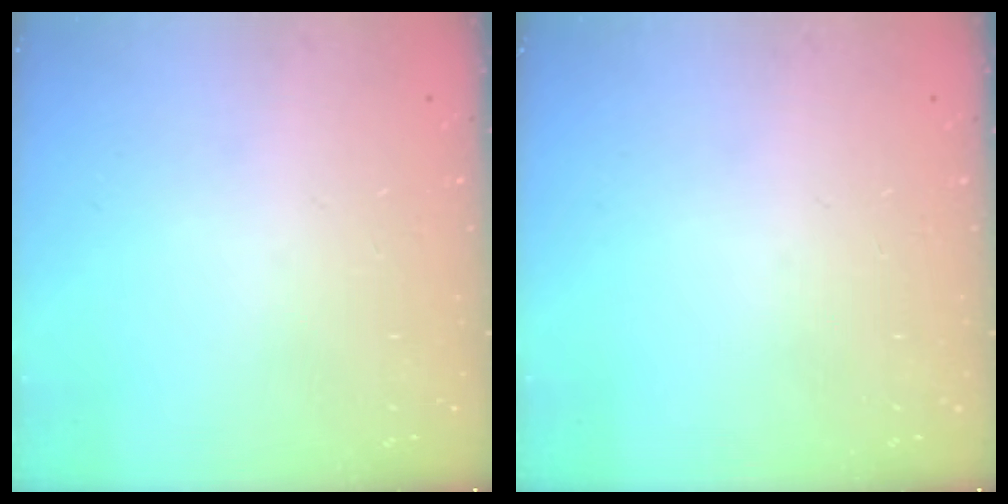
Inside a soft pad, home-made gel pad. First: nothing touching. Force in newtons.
{"total": 0.0}